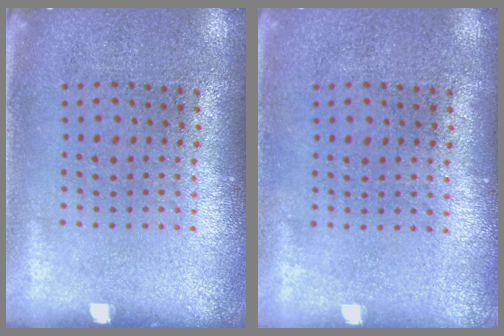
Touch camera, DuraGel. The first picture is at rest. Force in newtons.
{"total": 0.0}